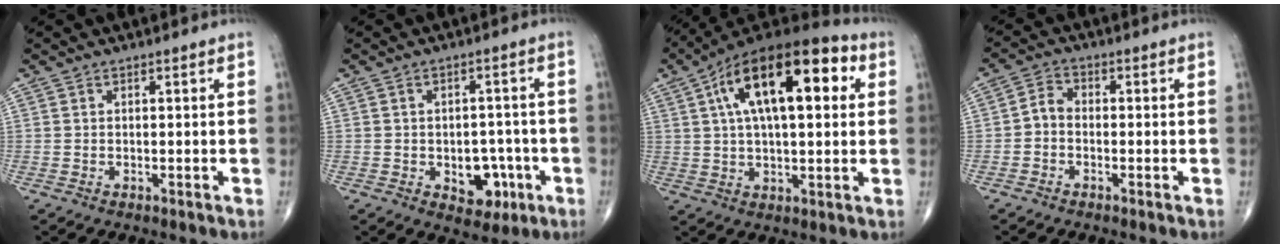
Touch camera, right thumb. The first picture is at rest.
{"total": 7.6, "force": [-2.5, 5.2, 4.9], "torque": [-0.027, 0.019, -0.024]}
{"total": 21.5, "force": [6.5, 9.3, 18.3], "torque": [-0.287, 0.020, 0.096]}
{"total": 3.1, "force": [-1.0, 2.3, 1.9], "torque": [-0.029, 0.016, -0.032]}